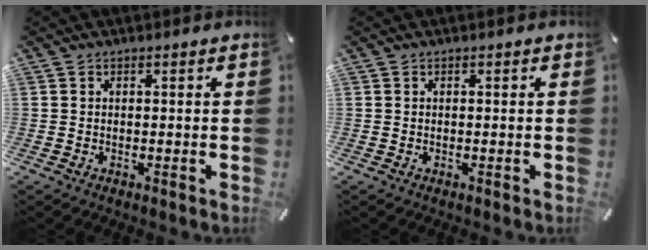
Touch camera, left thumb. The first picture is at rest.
{"total": 0.0}